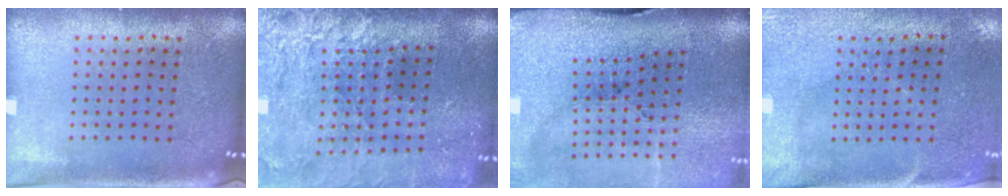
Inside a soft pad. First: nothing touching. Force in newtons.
{"total": 4.6, "press": 3.7, "slide": 2.8}
{"total": 4.9, "press": 4.0, "slide": 3.0}
{"total": 3.0, "press": 2.4, "slide": 1.8}